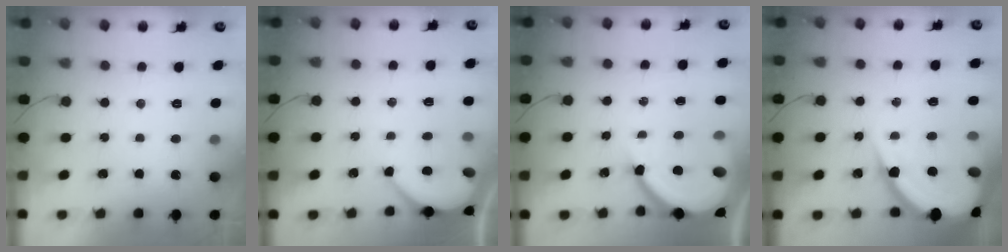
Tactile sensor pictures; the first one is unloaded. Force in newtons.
{"total": 3.6, "press": 3.6, "slide": 0.5}
{"total": 11.3, "press": 11.2, "slide": 1.4}
{"total": 13.8, "press": 13.8, "slide": 1.1}